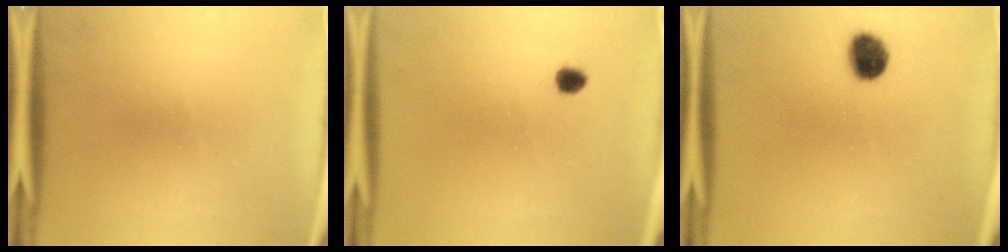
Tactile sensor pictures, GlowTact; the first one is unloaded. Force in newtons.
{"total": 1.6}
{"total": 6.3}